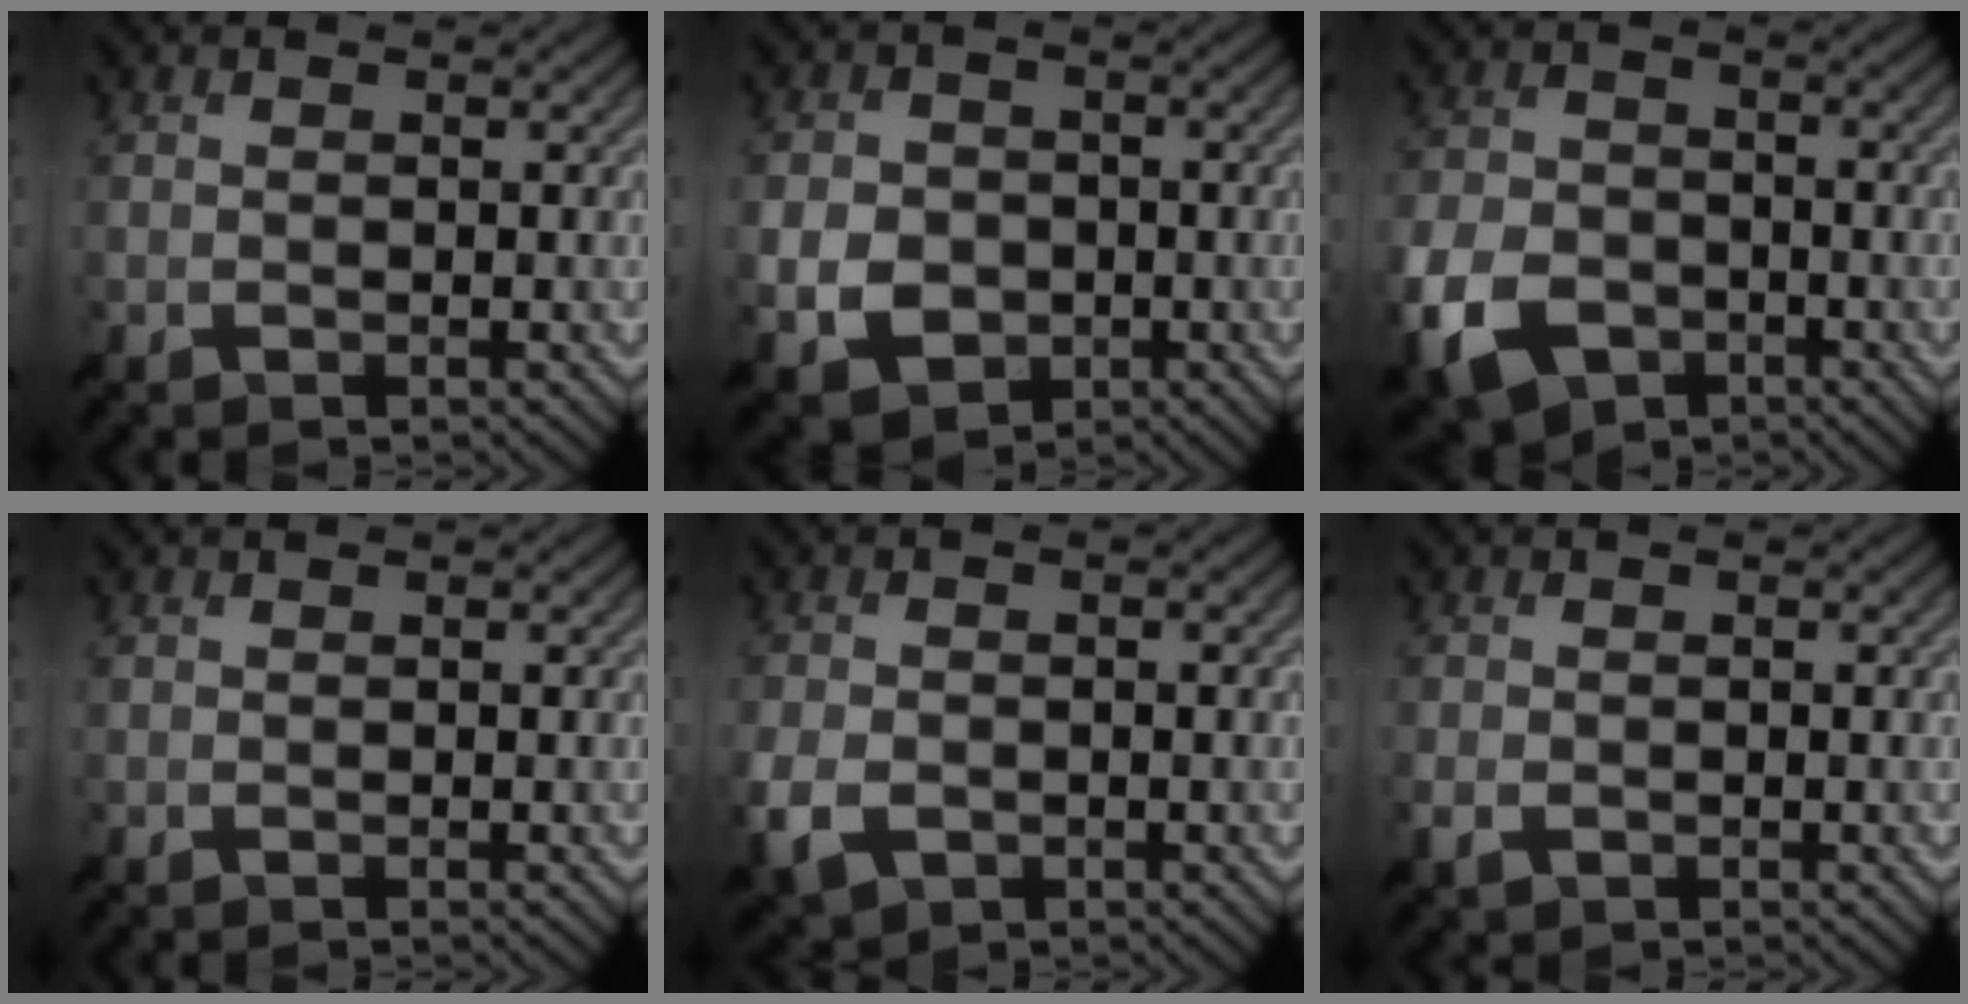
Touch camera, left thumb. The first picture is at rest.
{"total": 5.9, "force": [-1.6, 4.6, 3.3], "torque": [-0.083, -0.015, -0.034]}
{"total": 9.5, "force": [-5.1, 6.1, 5.2], "torque": [-0.139, -0.023, -0.101]}
{"total": 0.0}
{"total": 5.1, "force": [-2.1, 3.0, 3.5], "torque": [-0.086, -0.012, -0.046]}
{"total": 2.2, "force": [-1.0, 1.2, 1.5], "torque": [-0.039, -0.008, -0.018]}